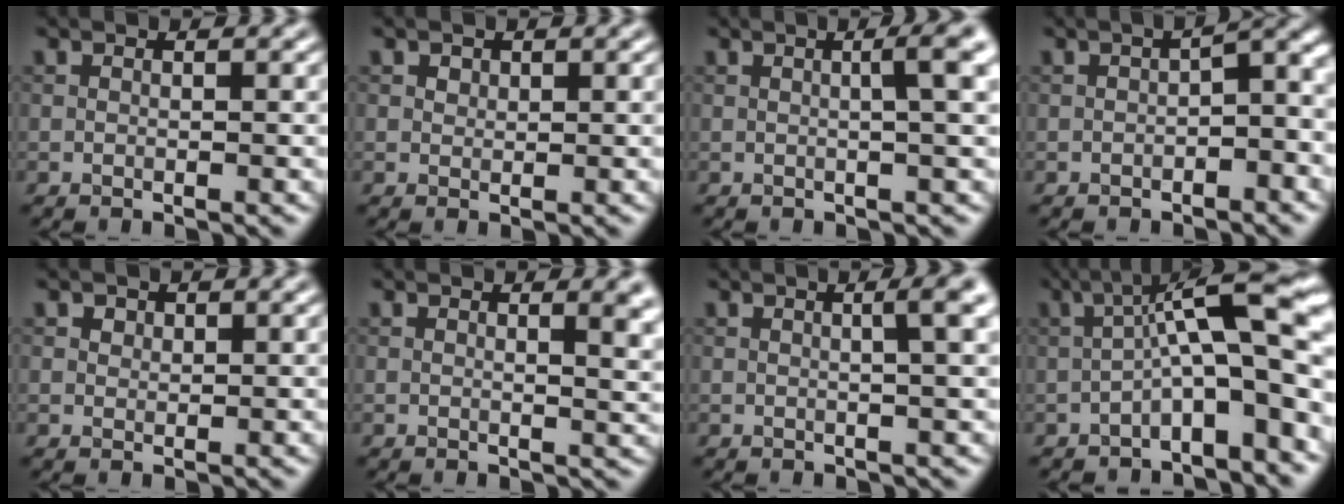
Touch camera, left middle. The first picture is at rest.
{"total": 0.7, "force": [0.5, 0.6, 0.1], "torque": [-0.003, -0.002, 0.006]}
{"total": 3.5, "force": [0.4, 0.8, 3.4], "torque": [-0.035, 0.013, 0.003]}
{"total": 3.7, "force": [-1.1, 1.4, 3.2], "torque": [-0.041, 0.012, -0.023]}
{"total": 0.9, "force": [0.6, 0.6, 0.1], "torque": [-0.004, -0.003, 0.004]}
{"total": 3.3, "force": [0.7, 1.1, 3.1], "torque": [-0.031, 0.005, 0.005]}
{"total": 3.2, "force": [0.5, 0.9, 3.1], "torque": [-0.029, 0.012, 0.001]}
{"total": 10.4, "force": [-2.0, 2.2, 9.9], "torque": [-0.146, 0.035, -0.036]}